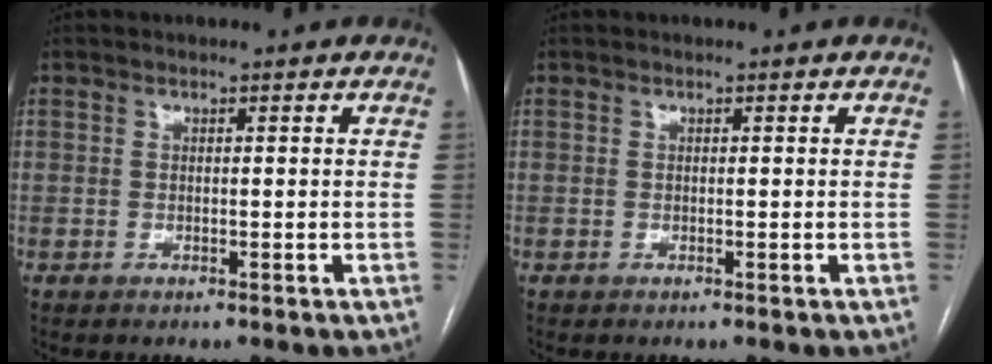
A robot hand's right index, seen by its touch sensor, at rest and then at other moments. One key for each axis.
{"total": 0.0}